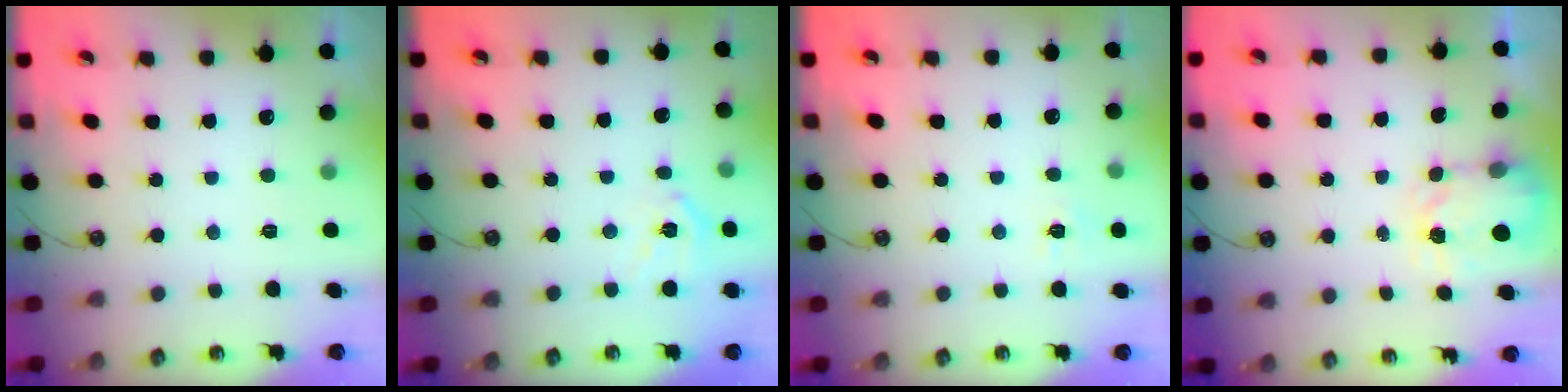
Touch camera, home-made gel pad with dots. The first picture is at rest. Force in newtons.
{"total": 10.2, "press": 10.1, "slide": 1.4}
{"total": 4.8, "press": 4.8, "slide": 0.6}
{"total": 3.8, "press": 3.7, "slide": 0.5}